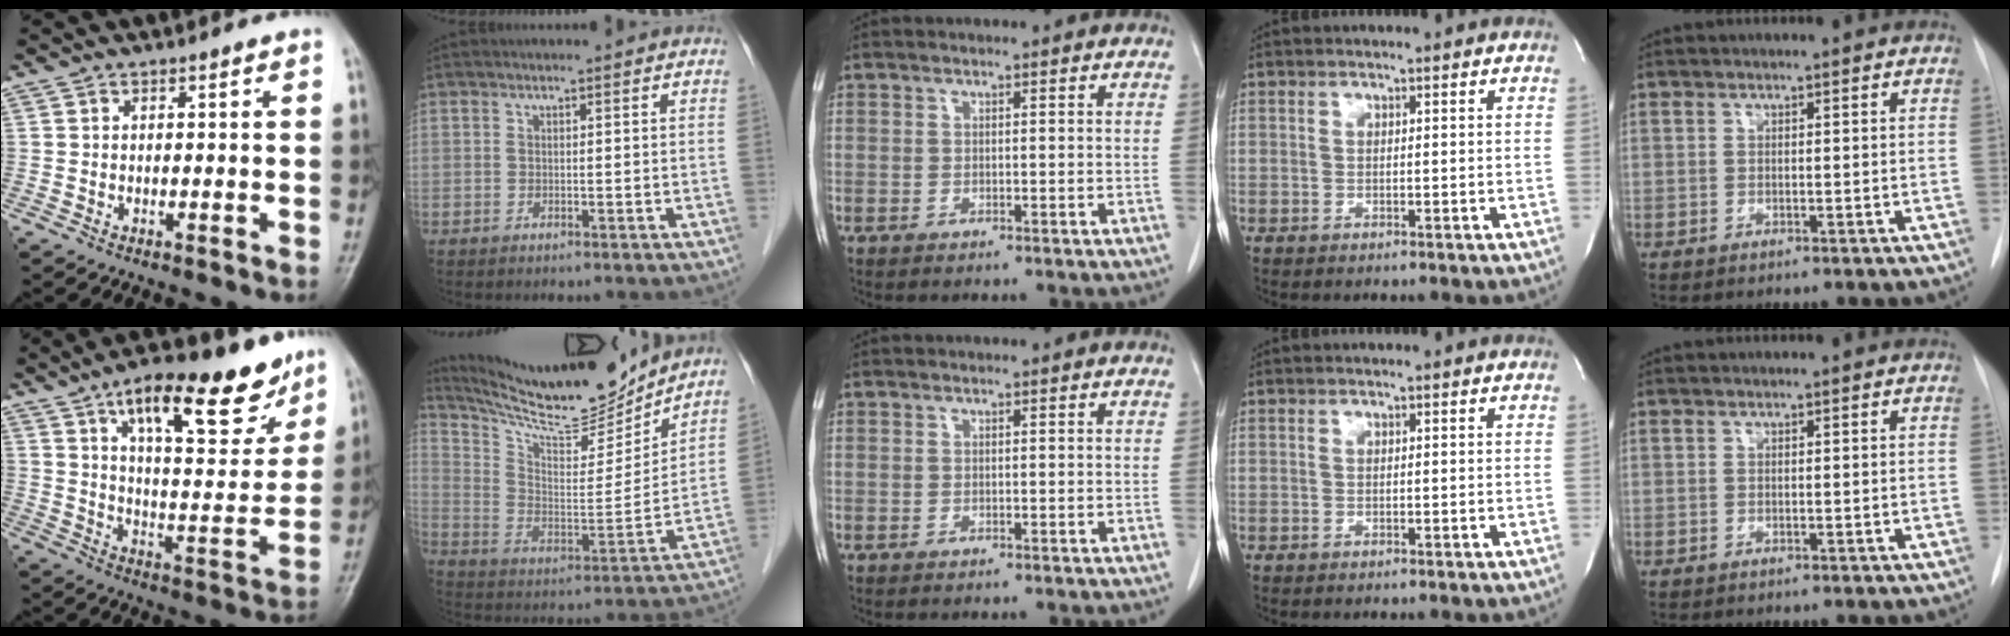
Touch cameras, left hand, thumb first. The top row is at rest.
{"thumb": {"total": 20.1, "force": [12.2, 7.6, 14.1], "torque": [-0.165, -0.053, 0.191]}, "index": {"total": 17.9, "force": [16.8, 1.8, 6.0], "torque": [-0.124, -0.026, 0.277]}}